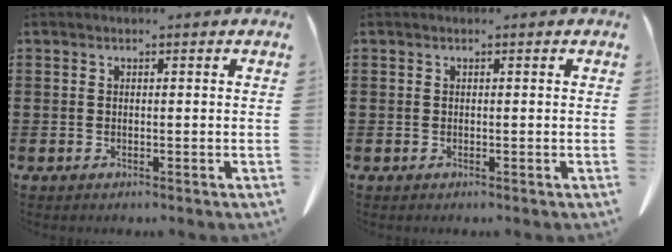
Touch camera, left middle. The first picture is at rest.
{"total": 0.0}